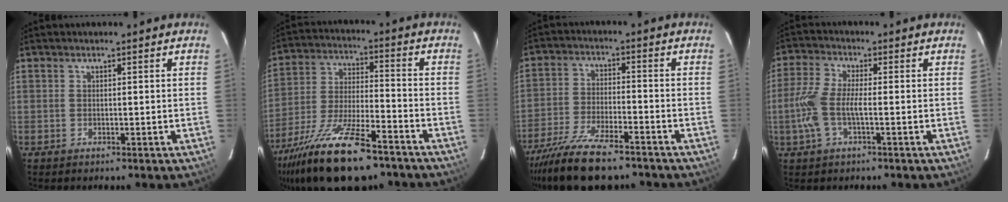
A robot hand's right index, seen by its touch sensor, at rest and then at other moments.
{"total": 20.9, "force": [-14.8, 6.1, 13.4], "torque": [-0.268, -0.045, -0.254]}
{"total": 15.0, "force": [-12.2, 3.8, 8.0], "torque": [-0.175, -0.037, -0.212]}
{"total": 7.3, "force": [-1.7, 2.1, 6.8], "torque": [-0.157, 0.003, -0.034]}